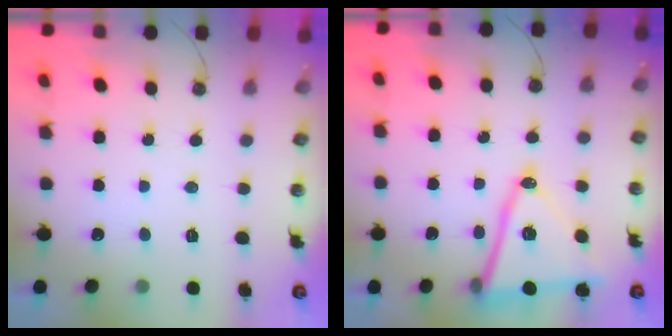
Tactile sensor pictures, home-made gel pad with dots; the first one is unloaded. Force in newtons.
{"total": 15.4, "press": 14.9, "slide": 3.8}